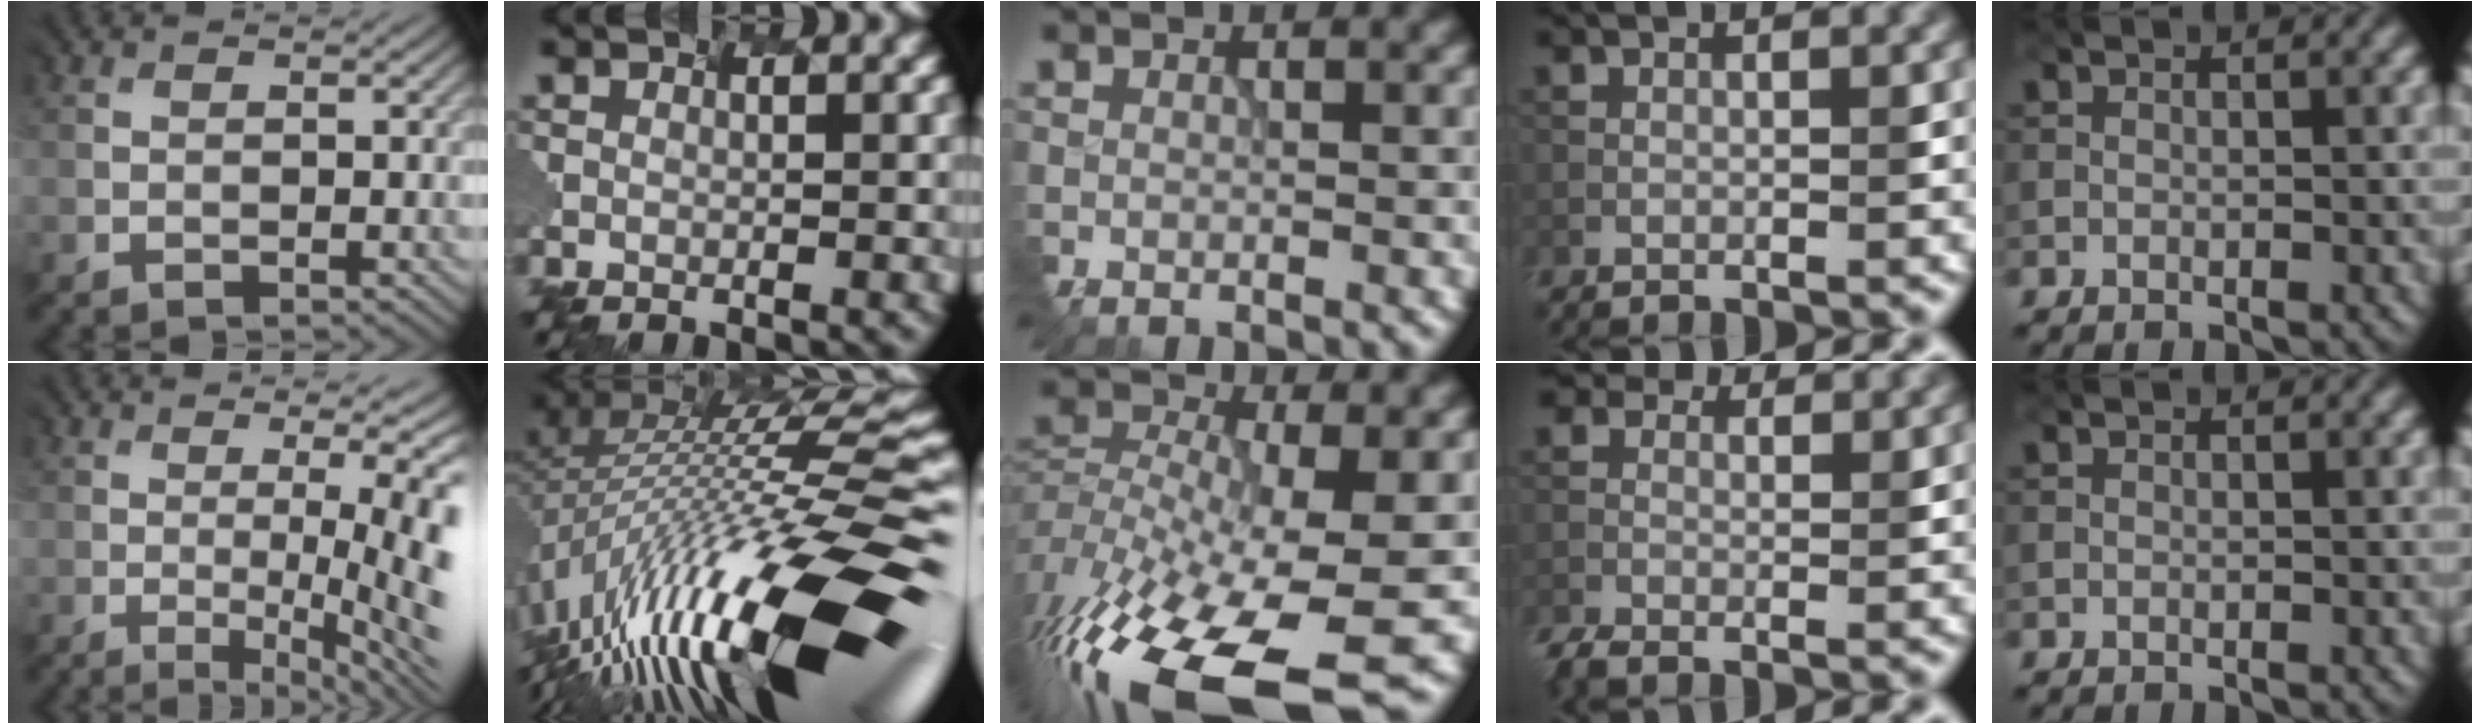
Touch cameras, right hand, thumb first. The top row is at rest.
{"thumb": {"total": 11.0, "force": [-1.6, 2.8, 10.5], "torque": [-0.101, 0.005, -0.017]}, "index": {"total": 17.8, "force": [-5.5, 4.6, 16.3], "torque": [-0.265, 0.012, -0.083]}, "middle": {"total": 16.5, "force": [-9.5, 6.2, 12.1], "torque": [-0.272, -0.019, -0.148]}, "ring": {"total": 3.8, "force": [0.6, 2.8, 2.5], "torque": [-0.055, -0.002, 0.005]}}